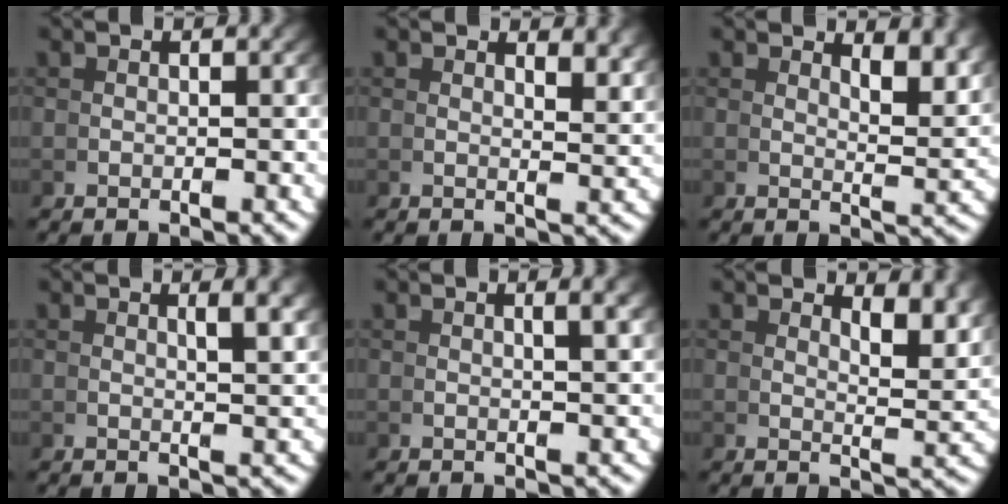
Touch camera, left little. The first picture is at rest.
{"total": 2.2, "force": [1.8, 0.1, 1.1], "torque": [-0.016, -0.012, 0.034]}
{"total": 3.5, "force": [2.5, 0.2, 2.4], "torque": [-0.026, -0.014, 0.046]}
{"total": 2.1, "force": [1.3, -0.4, 1.6], "torque": [-0.024, 0.001, 0.024]}
{"total": 1.5, "force": [0.8, -0.3, 1.2], "torque": [-0.018, 0.002, 0.017]}
{"total": 3.8, "force": [2.7, 0.3, 2.7], "torque": [-0.029, -0.013, 0.050]}